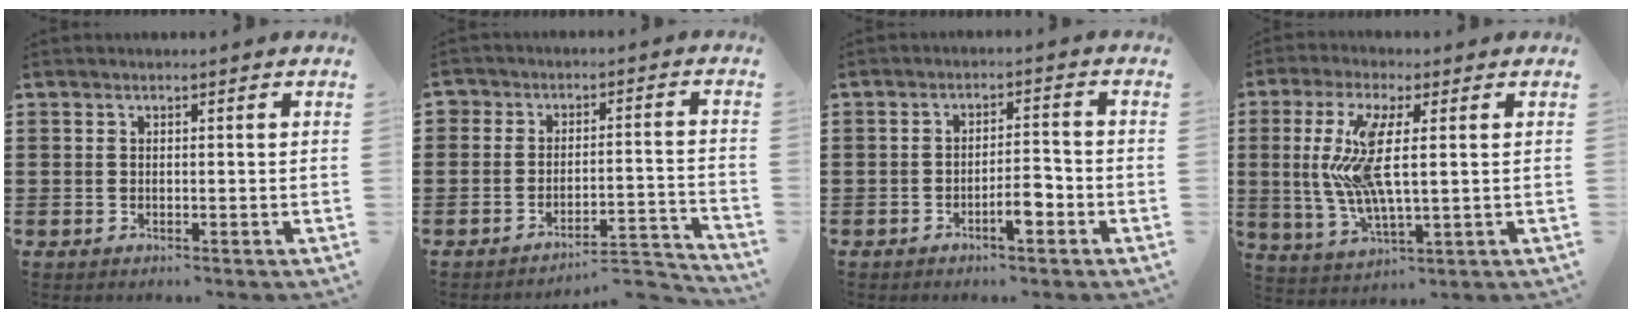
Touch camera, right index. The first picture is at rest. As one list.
[{"total": 5.3, "force": [-5.1, 1.1, 0.6], "torque": [-0.009, 0.010, -0.104]}, {"total": 5.0, "force": [-2.9, 1.4, 3.8], "torque": [-0.069, 0.008, -0.054]}, {"total": 10.2, "force": [1.2, 2.9, 9.7], "torque": [-0.217, -0.014, 0.014]}]